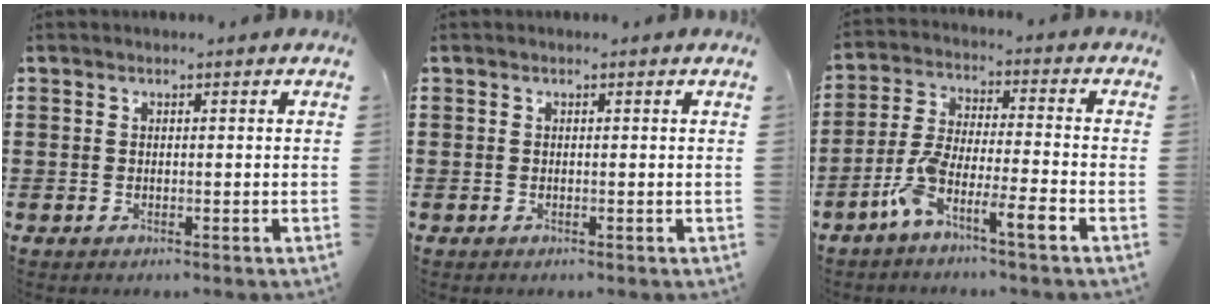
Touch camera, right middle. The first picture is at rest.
{"total": 0.0}
{"total": 7.0, "force": [-4.9, 0.5, 5.0], "torque": [-0.104, -0.003, -0.097]}